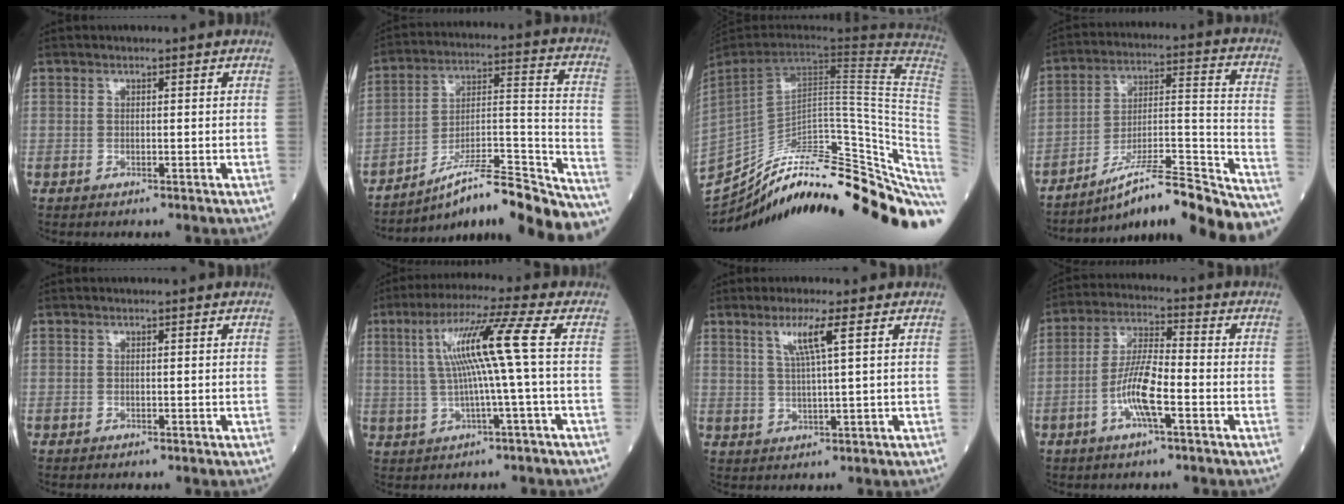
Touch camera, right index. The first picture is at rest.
{"total": 23.7, "force": [-20.3, 2.1, 12.1], "torque": [-0.117, 0.031, -0.305]}
{"total": 39.1, "force": [-32.2, 4.1, 21.8], "torque": [-0.241, -0.035, -0.438]}
{"total": 23.0, "force": [-19.8, 1.1, 11.6], "torque": [-0.119, 0.022, -0.300]}
{"total": 0.0}
{"total": 9.9, "force": [1.2, -1.5, 9.8], "torque": [-0.181, 0.020, 0.025]}
{"total": 4.9, "force": [2.2, -0.6, 4.3], "torque": [-0.085, -0.002, 0.043]}
{"total": 8.6, "force": [-2.9, 1.4, 8.0], "torque": [-0.158, 0.002, -0.059]}